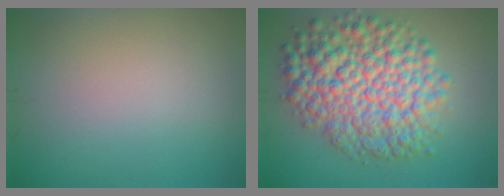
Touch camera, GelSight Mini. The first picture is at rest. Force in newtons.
{"total": 10.2, "press": 10.2, "slide": 0.3}